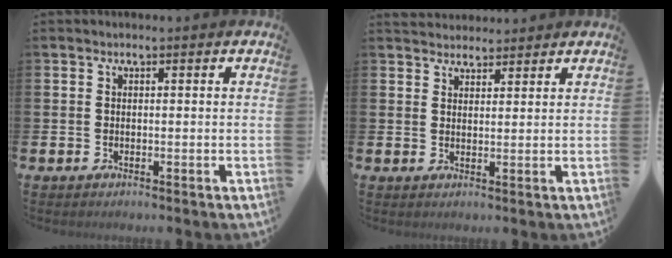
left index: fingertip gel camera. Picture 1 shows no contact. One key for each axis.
{"total": 3.0, "fx": 2.8, "fy": 0.9, "fz": -0.1, "tx": 0.005, "ty": -0.014, "tz": 0.052}